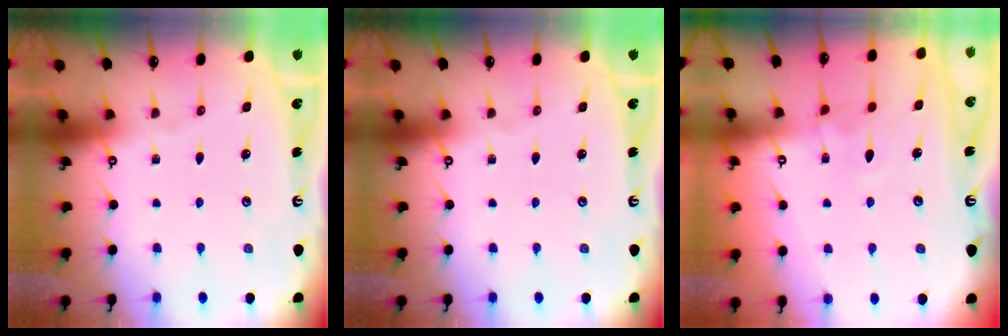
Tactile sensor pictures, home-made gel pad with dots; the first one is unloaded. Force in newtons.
{"total": 0.0}
{"total": 4.1, "press": 4.1, "slide": 0.2}